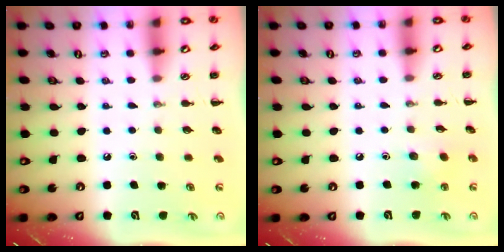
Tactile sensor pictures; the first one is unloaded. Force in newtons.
{"total": 3.7, "press": 3.5, "slide": 1.2}